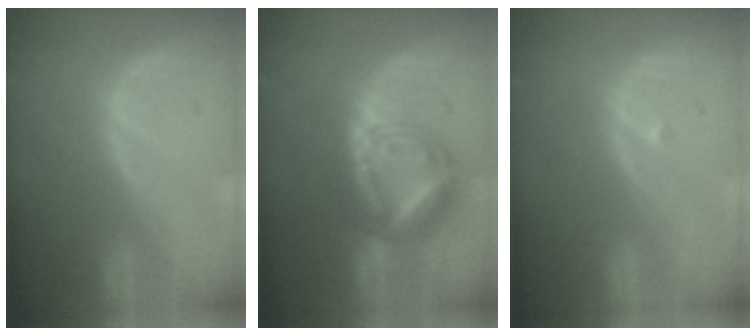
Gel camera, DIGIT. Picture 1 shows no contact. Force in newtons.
{"total": 8.8, "press": 8.8, "slide": 0.8}
{"total": 0.5, "press": 0.4, "slide": 0.3}